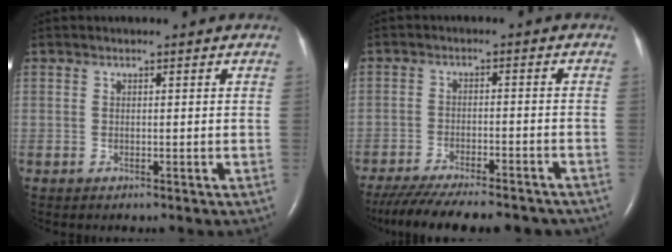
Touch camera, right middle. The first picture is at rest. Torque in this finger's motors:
{"motor_torque": [1.08, -1.06, 0.17, 0.08]}